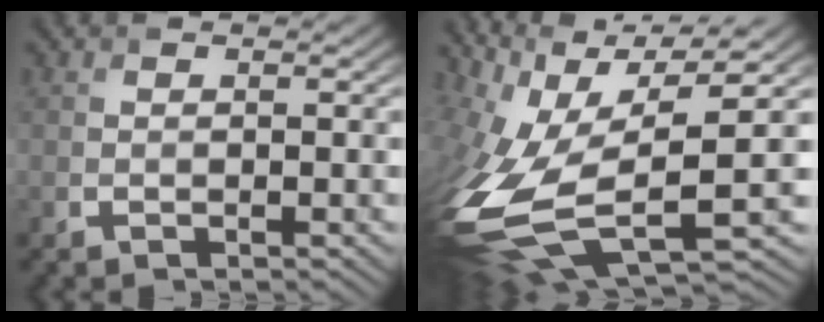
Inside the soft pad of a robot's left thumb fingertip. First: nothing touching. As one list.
[{"total": 16.3, "force": [-2.0, 7.5, 14.3], "torque": [-0.326, -0.029, -0.022]}]